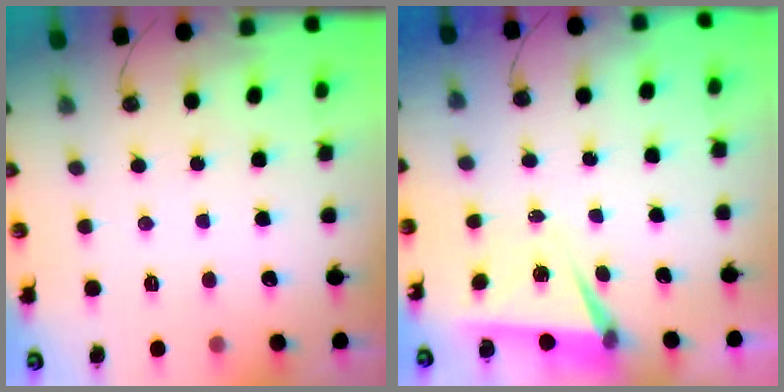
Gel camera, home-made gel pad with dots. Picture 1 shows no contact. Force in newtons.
{"total": 6.0, "press": 4.3, "slide": 4.2}